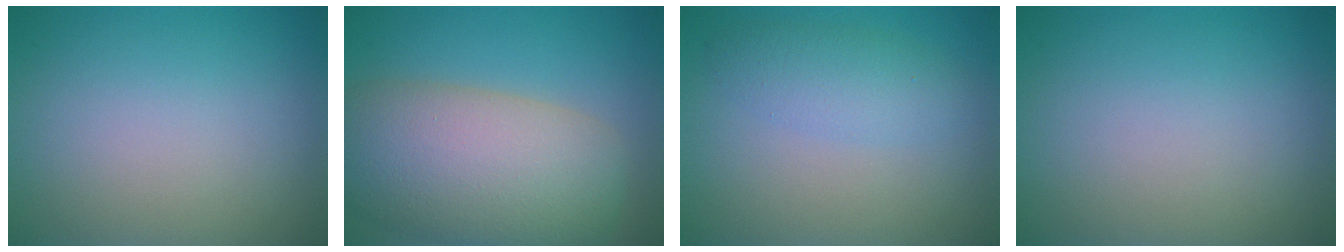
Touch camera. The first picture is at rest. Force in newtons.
{"total": 11.0, "press": 11.0, "slide": 0.8}
{"total": 2.6, "press": 2.6, "slide": 0.1}
{"total": 0.0}